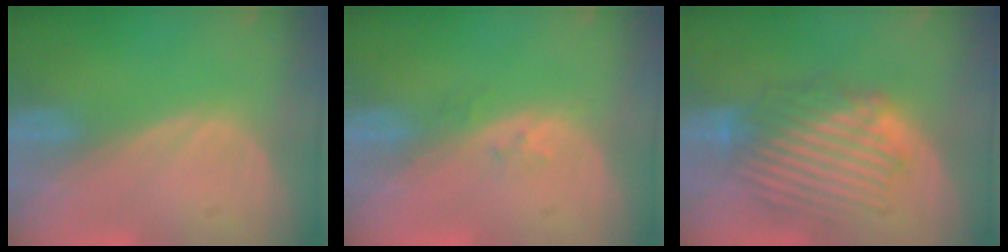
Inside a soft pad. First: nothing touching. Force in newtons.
{"total": 1.6, "press": 1.2, "slide": 1.0}
{"total": 8.5, "press": 8.3, "slide": 1.9}